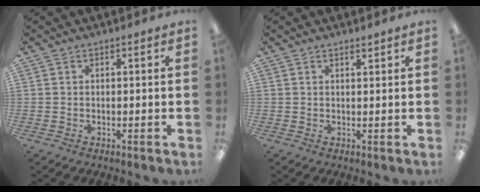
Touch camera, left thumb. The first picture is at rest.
{"total": 1.1, "force": [1.0, 0.1, 0.4], "torque": [-0.009, -0.002, 0.019]}